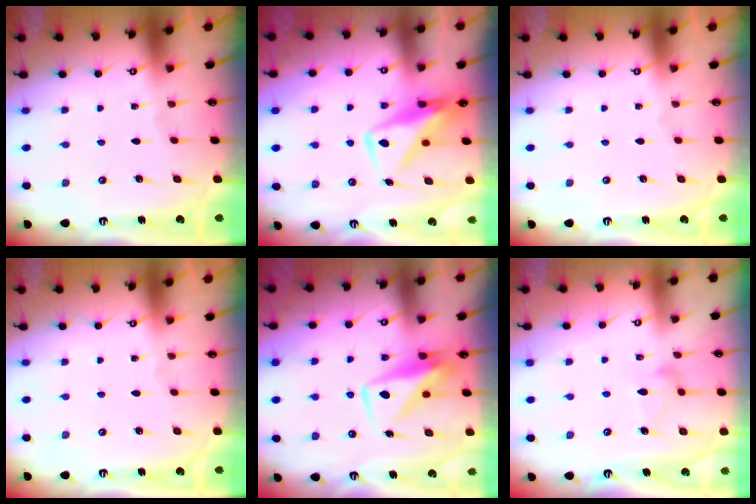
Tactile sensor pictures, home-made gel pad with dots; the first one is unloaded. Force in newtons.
{"total": 11.4, "press": 11.3, "slide": 1.1}
{"total": 0.0}
{"total": 0.0}
{"total": 8.8, "press": 8.8, "slide": 0.9}
{"total": 9.3, "press": 9.3, "slide": 0.8}